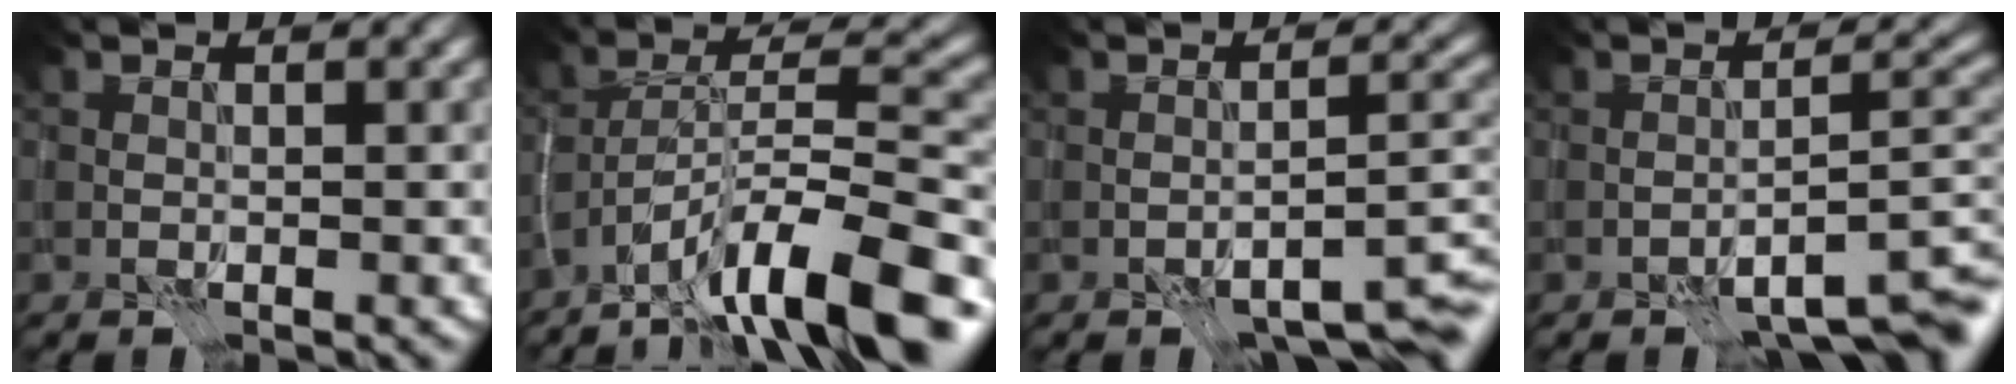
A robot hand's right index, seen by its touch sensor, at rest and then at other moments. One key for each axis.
{"total": 12.4, "fx": -8.5, "fy": 2.7, "fz": 8.6, "tx": -0.131, "ty": 0.016, "tz": -0.153}
{"total": 5.0, "fx": -3.3, "fy": 1.3, "fz": 3.5, "tx": -0.047, "ty": 0.005, "tz": -0.043}
{"total": 6.6, "fx": -4.2, "fy": 1.6, "fz": 4.8, "tx": -0.059, "ty": 0.006, "tz": -0.057}